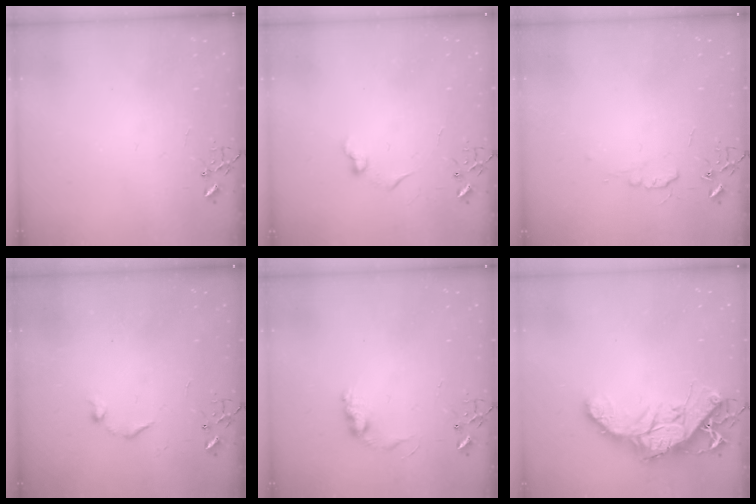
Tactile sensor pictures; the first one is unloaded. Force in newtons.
{"total": 6.3, "press": 6.3, "slide": 0.5}
{"total": 5.6, "press": 5.5, "slide": 0.7}
{"total": 7.1, "press": 7.1, "slide": 0.8}
{"total": 8.6, "press": 8.6, "slide": 0.4}
{"total": 16.1, "press": 16.1, "slide": 1.6}